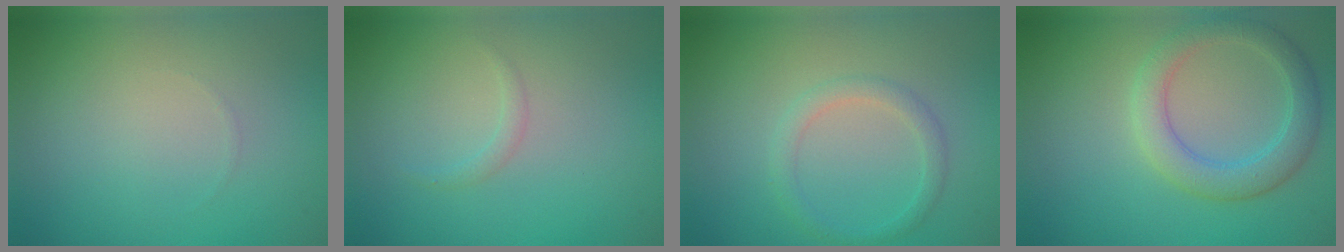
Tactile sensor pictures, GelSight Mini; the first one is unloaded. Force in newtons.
{"total": 0.7, "press": 0.7, "slide": 0.0}
{"total": 1.7, "press": 1.7, "slide": 0.0}
{"total": 3.8, "press": 3.8, "slide": 0.2}